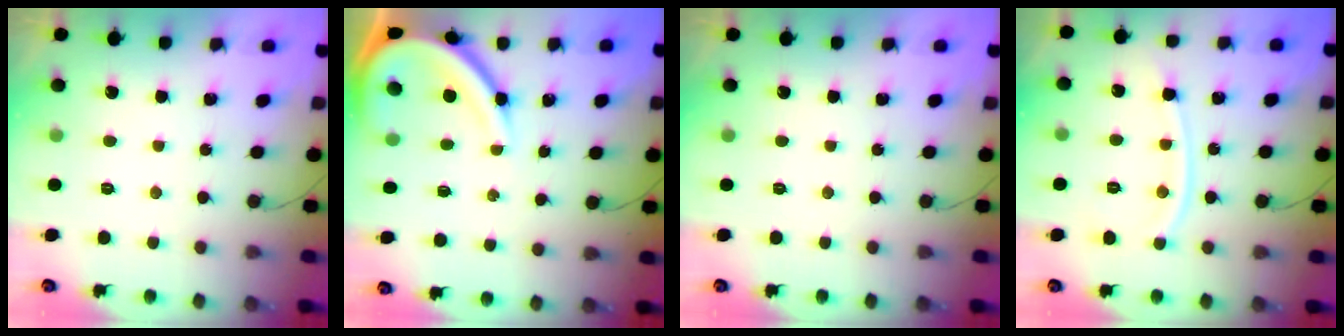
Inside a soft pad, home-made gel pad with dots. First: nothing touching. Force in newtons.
{"total": 12.3, "press": 12.3, "slide": 1.3}
{"total": 0.0}
{"total": 10.0, "press": 10.0, "slide": 1.1}